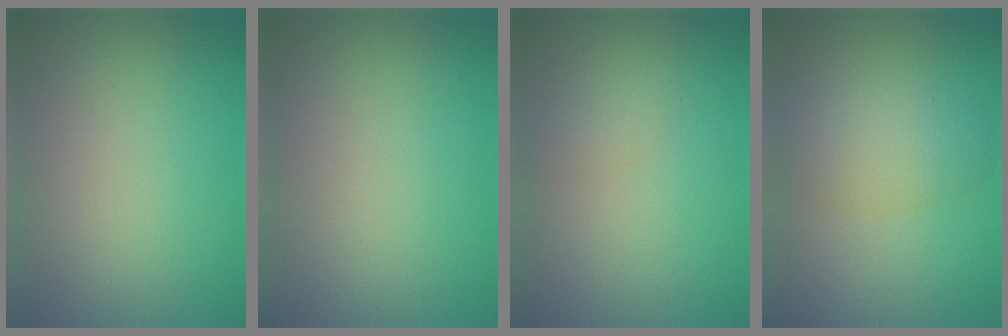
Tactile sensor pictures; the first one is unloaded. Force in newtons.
{"total": 0.0}
{"total": 1.0, "press": 1.0, "slide": 0.1}
{"total": 4.4, "press": 4.4, "slide": 0.2}